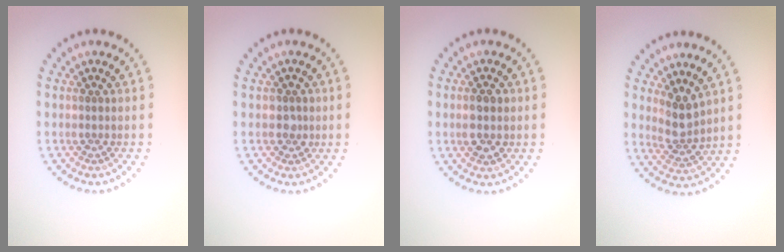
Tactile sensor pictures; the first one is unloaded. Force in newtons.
{"total": 1.2, "press": 1.1, "slide": 0.5}
{"total": 2.9, "press": 2.9, "slide": 0.2}
{"total": 2.7, "press": 2.2, "slide": 1.6}